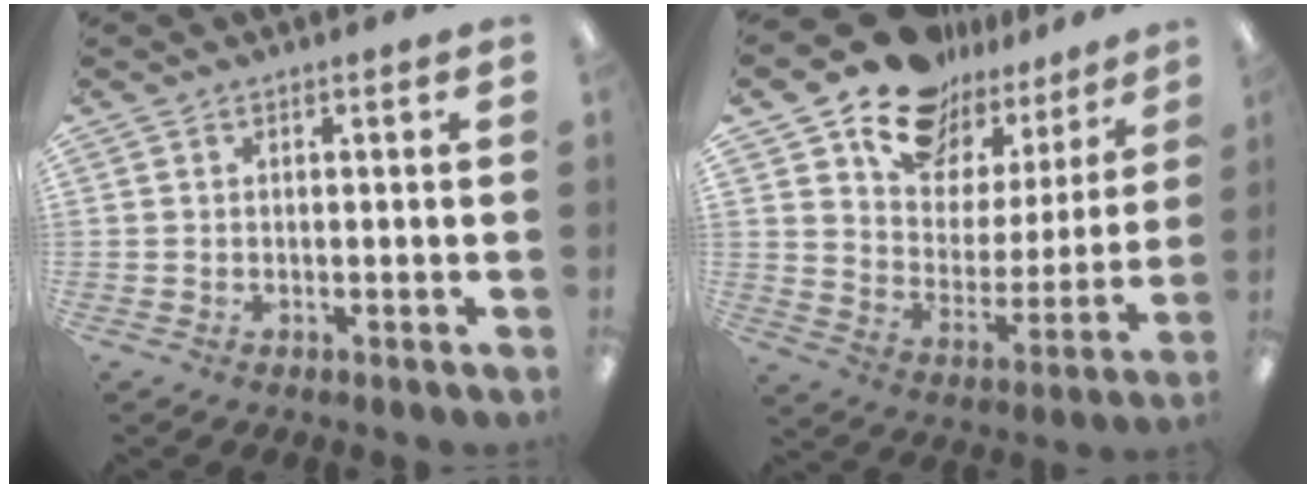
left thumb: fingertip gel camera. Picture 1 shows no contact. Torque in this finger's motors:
{"motor_torque": [0.60, 0.95, 1.12, -1.65, 0.06]}